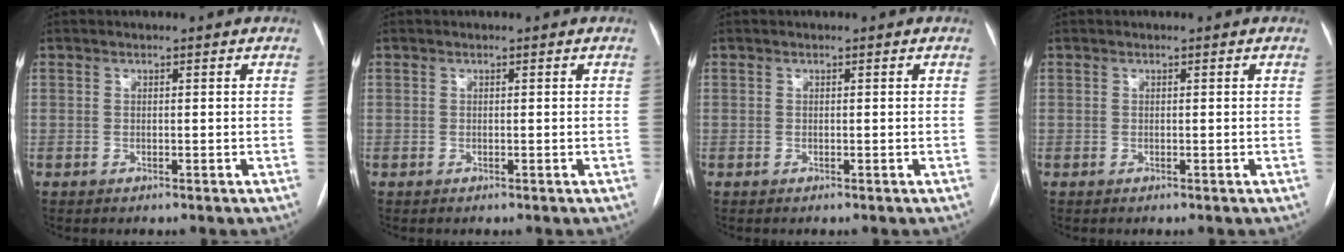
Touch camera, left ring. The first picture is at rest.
{"total": 0.0}
{"total": 0.0}
{"total": 0.0}